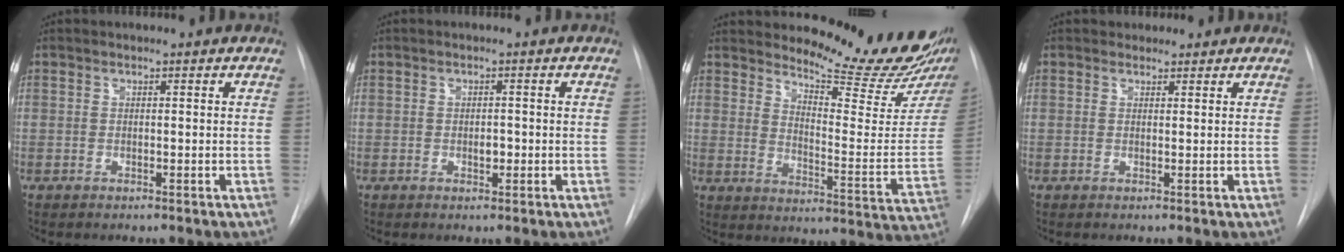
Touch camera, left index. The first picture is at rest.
{"total": 1.4, "force": [-0.6, 0.8, 1.1], "torque": [-0.018, -0.003, -0.008]}
{"total": 18.5, "force": [16.7, 1.7, 7.9], "torque": [-0.111, -0.110, 0.210]}
{"total": 1.5, "force": [1.1, 1.0, -0.2], "torque": [0.009, 0.006, 0.011]}